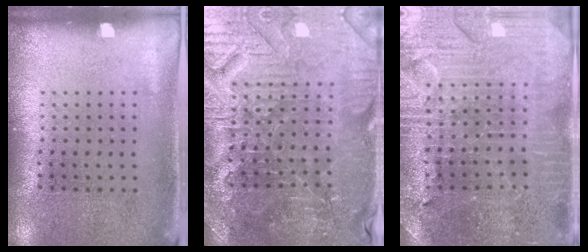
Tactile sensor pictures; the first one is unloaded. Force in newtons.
{"total": 3.8, "press": 3.8, "slide": 0.6}
{"total": 3.3, "press": 3.3, "slide": 0.5}